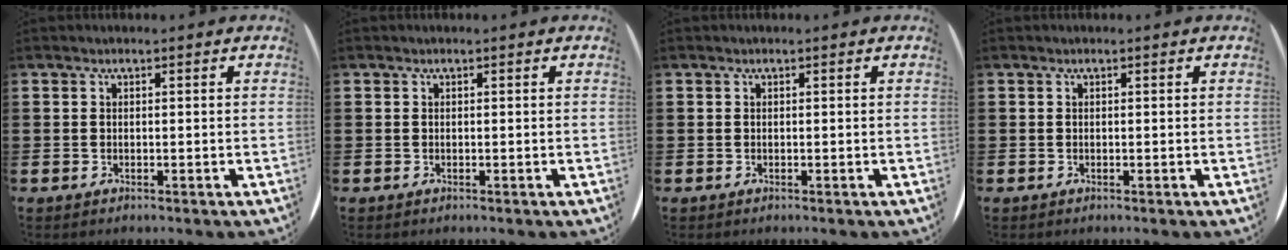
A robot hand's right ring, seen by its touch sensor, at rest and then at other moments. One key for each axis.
{"total": 0.0}
{"total": 0.0}
{"total": 0.0}